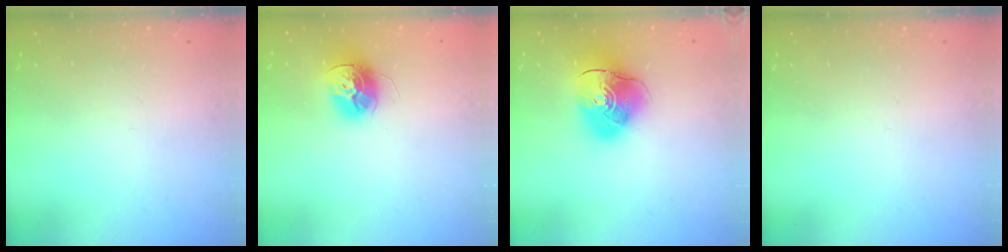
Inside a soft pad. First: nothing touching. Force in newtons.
{"total": 13.4, "press": 13.4, "slide": 1.2}
{"total": 12.7, "press": 12.6, "slide": 2.0}
{"total": 0.0}